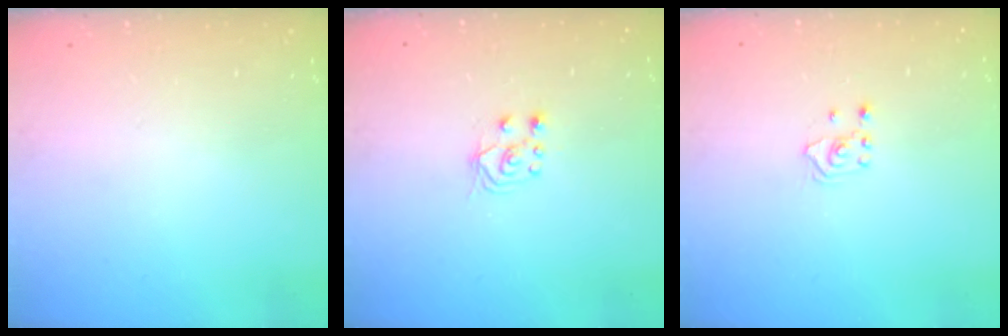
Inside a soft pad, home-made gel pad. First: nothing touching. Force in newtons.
{"total": 5.5, "press": 5.5, "slide": 0.4}
{"total": 2.0, "press": 1.8, "slide": 0.9}